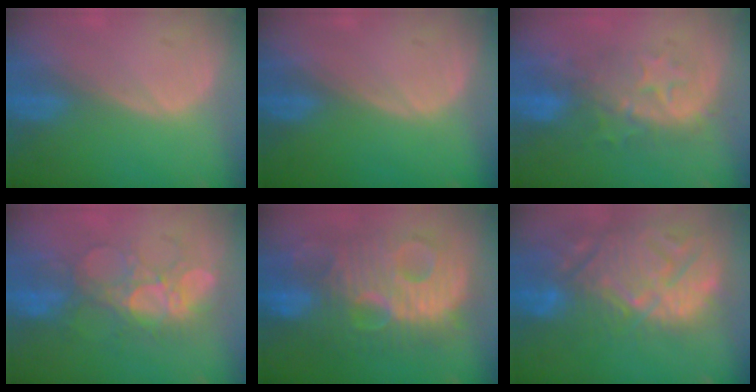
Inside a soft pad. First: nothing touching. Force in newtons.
{"total": 0.0}
{"total": 8.1, "press": 8.1, "slide": 0.8}
{"total": 8.6, "press": 8.3, "slide": 2.1}
{"total": 13.6, "press": 13.6, "slide": 1.1}
{"total": 15.3, "press": 13.2, "slide": 7.8}